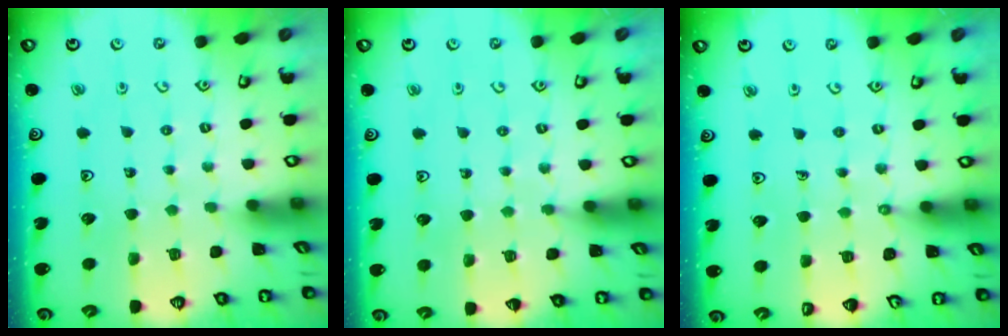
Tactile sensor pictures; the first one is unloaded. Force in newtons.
{"total": 5.3, "press": 5.3, "slide": 0.7}
{"total": 1.5, "press": 1.5, "slide": 0.2}